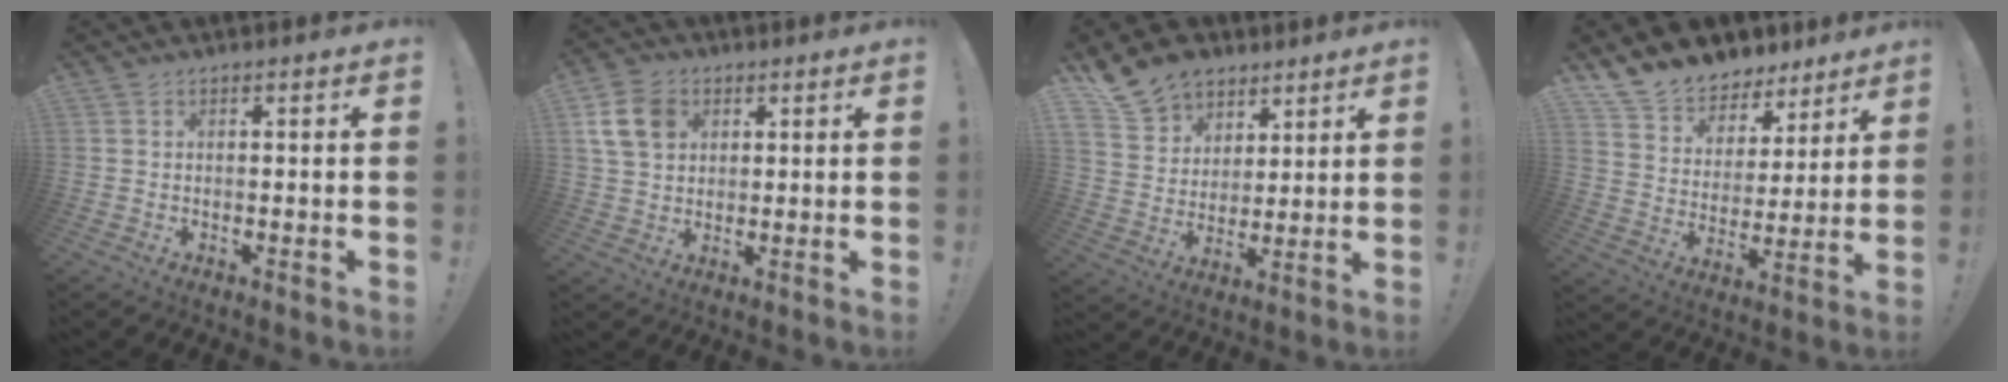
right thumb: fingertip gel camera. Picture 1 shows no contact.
{"total": 10.7, "force": [3.9, 8.0, 6.0], "torque": [-0.117, -0.002, 0.079]}
{"total": 13.7, "force": [9.6, 9.2, 3.3], "torque": [-0.060, -0.064, 0.190]}
{"total": 11.0, "force": [9.0, 6.1, 1.8], "torque": [-0.042, -0.076, 0.170]}